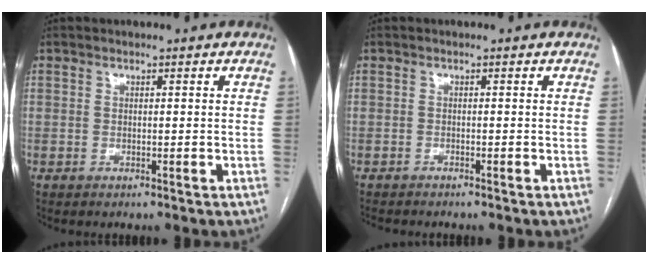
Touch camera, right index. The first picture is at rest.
{"total": 3.5, "force": [-3.2, 0.7, 1.3], "torque": [-0.019, -0.006, -0.043]}